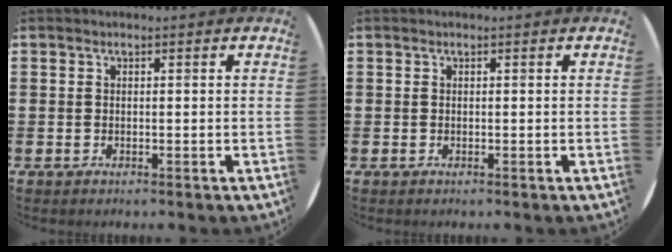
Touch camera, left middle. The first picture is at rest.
{"total": 0.0}